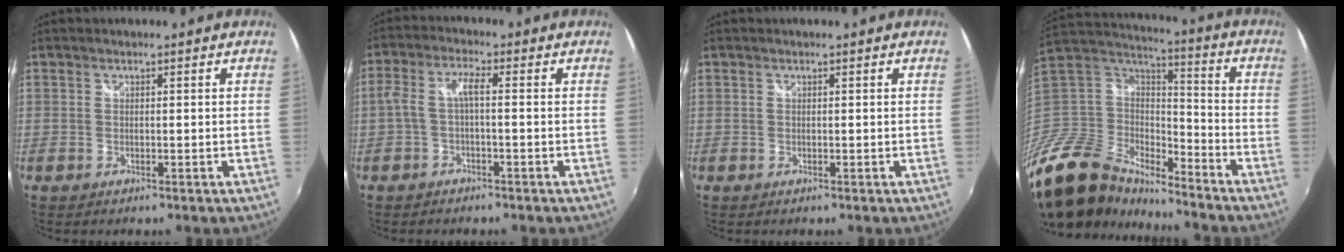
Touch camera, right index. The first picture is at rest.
{"total": 4.2, "force": [-1.0, 0.8, 4.0], "torque": [-0.087, 0.010, -0.018]}
{"total": 0.0}
{"total": 18.9, "force": [-14.9, 9.2, 7.2], "torque": [-0.177, 0.004, -0.280]}